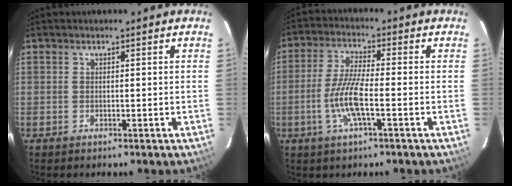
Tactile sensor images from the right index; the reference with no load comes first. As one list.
[{"total": 8.2, "force": [-2.5, 1.1, 7.7], "torque": [-0.160, -0.002, -0.052]}]